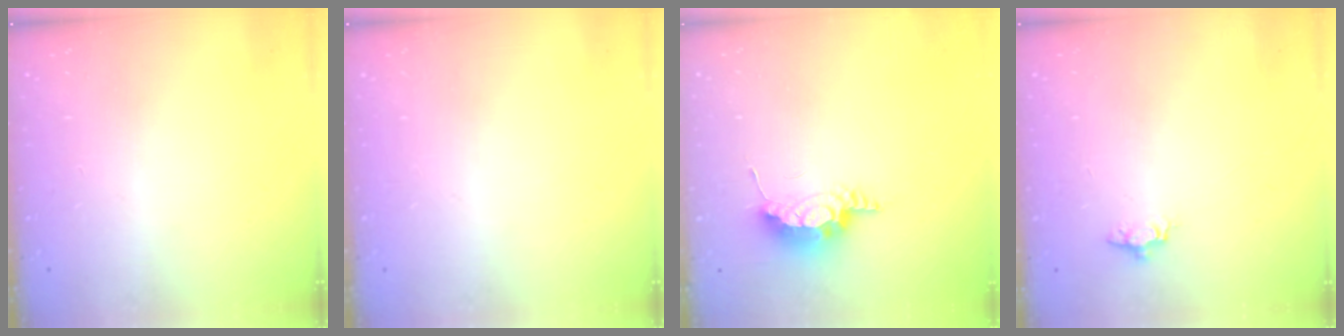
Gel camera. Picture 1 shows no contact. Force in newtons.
{"total": 0.0}
{"total": 10.8, "press": 8.9, "slide": 6.2}
{"total": 3.7, "press": 3.6, "slide": 0.5}